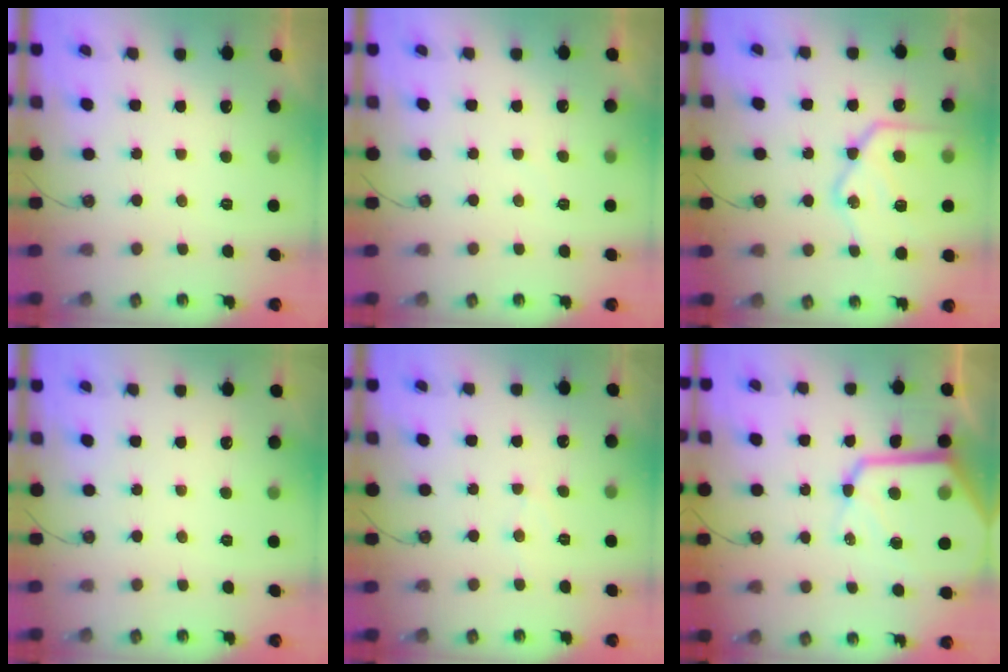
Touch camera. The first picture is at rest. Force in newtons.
{"total": 2.4, "press": 2.4, "slide": 0.4}
{"total": 21.5, "press": 21.4, "slide": 2.2}
{"total": 0.0}
{"total": 4.7, "press": 4.6, "slide": 0.7}
{"total": 20.6, "press": 20.5, "slide": 1.9}